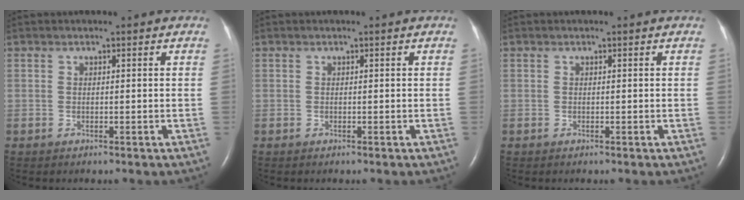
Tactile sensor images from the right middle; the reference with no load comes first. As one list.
[{"total": 0.0}, {"total": 0.0}]